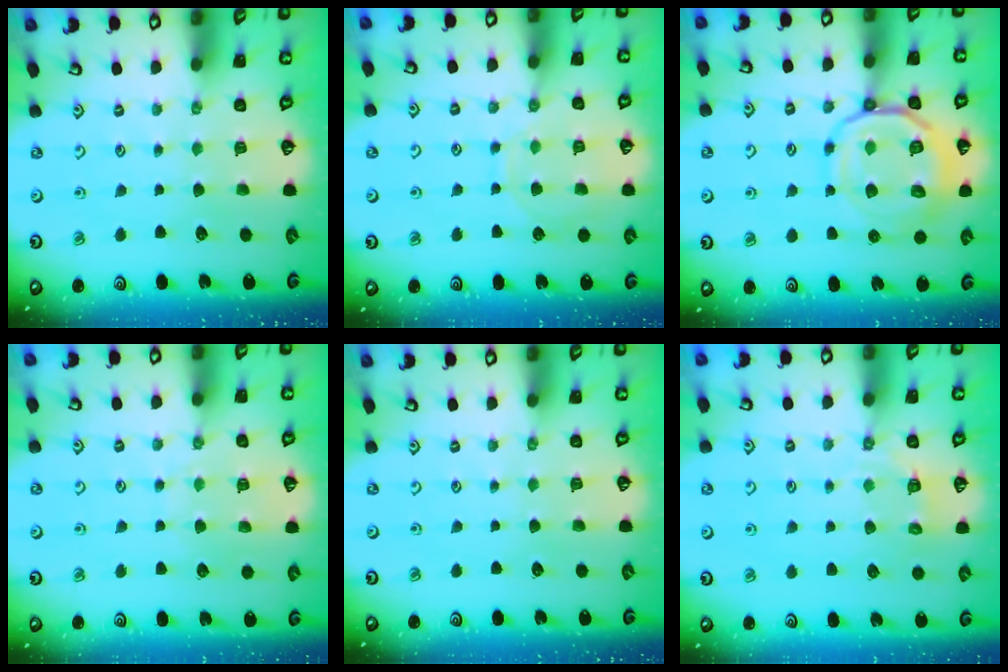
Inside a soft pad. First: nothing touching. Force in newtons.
{"total": 9.0, "press": 9.0, "slide": 0.7}
{"total": 16.7, "press": 16.6, "slide": 1.9}
{"total": 5.3, "press": 5.3, "slide": 0.7}
{"total": 0.0}
{"total": 4.6, "press": 4.3, "slide": 1.6}